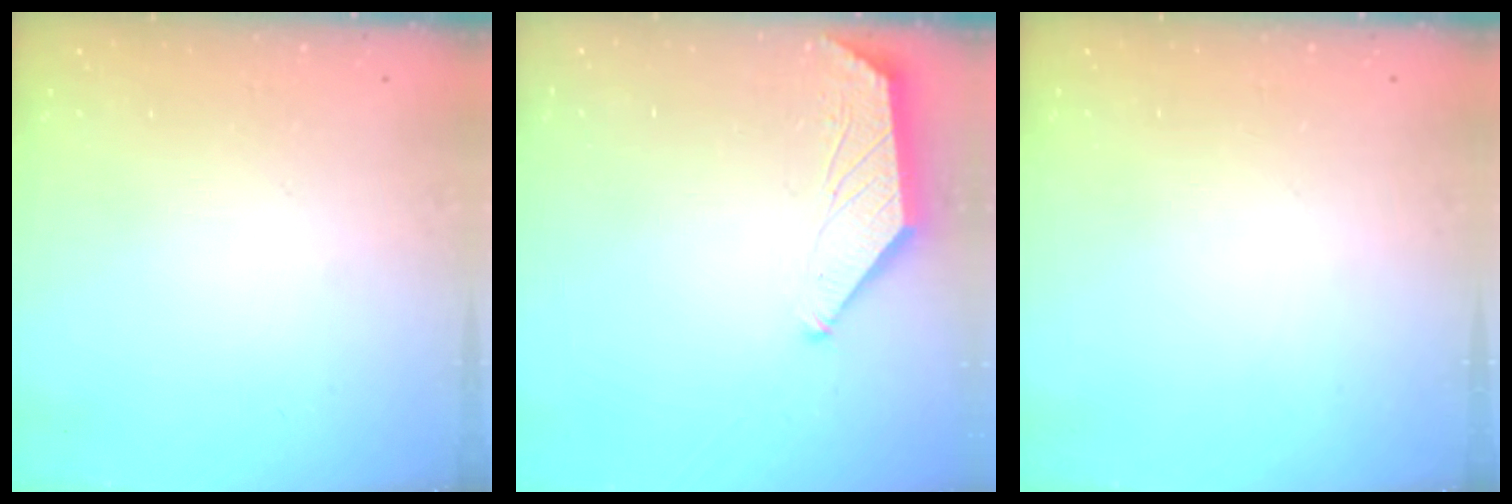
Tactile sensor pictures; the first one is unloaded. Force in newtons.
{"total": 1.8, "press": 1.7, "slide": 0.3}
{"total": 0.0}